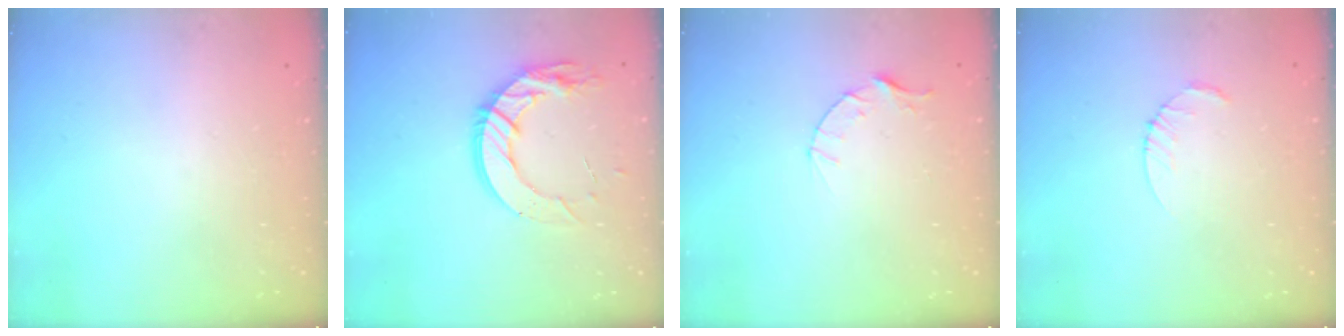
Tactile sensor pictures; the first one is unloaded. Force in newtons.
{"total": 13.8, "press": 13.8, "slide": 1.0}
{"total": 3.5, "press": 3.5, "slide": 0.4}
{"total": 2.5, "press": 2.5, "slide": 0.3}